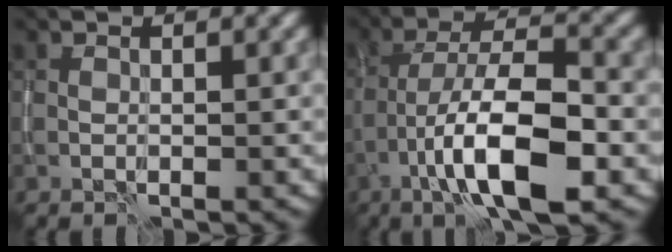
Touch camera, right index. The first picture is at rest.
{"total": 9.5, "force": [-4.2, 2.7, 8.1], "torque": [-0.134, 0.011, -0.080]}